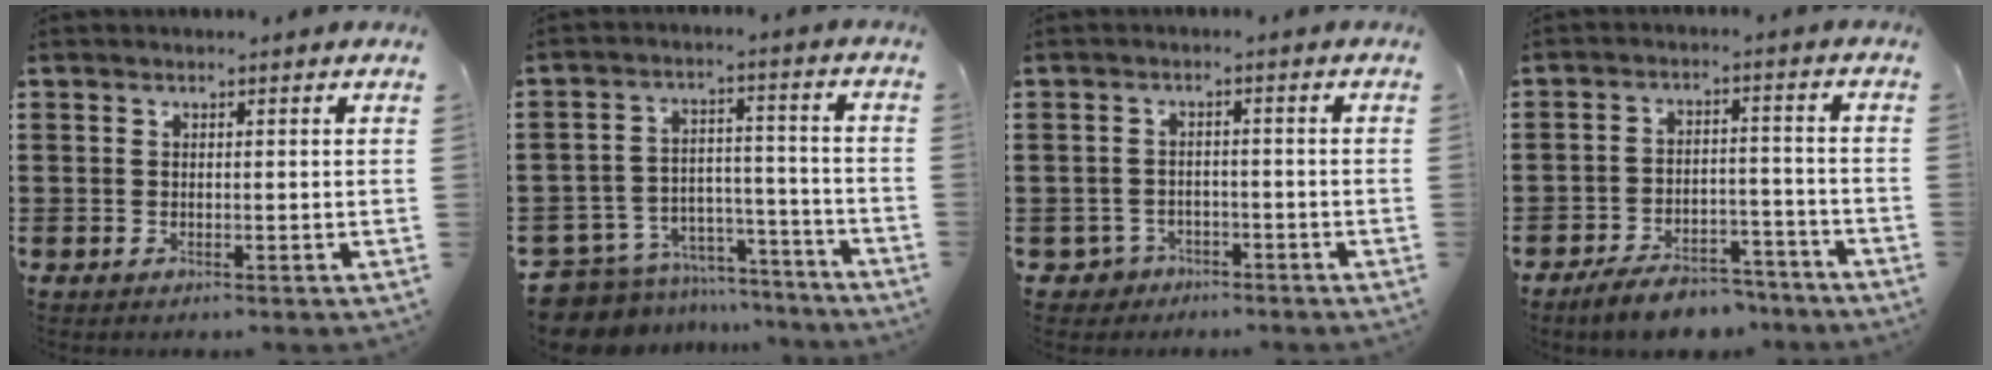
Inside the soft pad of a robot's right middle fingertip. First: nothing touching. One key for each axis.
{"total": 8.5, "fx": -7.9, "fy": 3.0, "fz": 1.2, "tx": -0.039, "ty": 0.016, "tz": -0.156}
{"total": 2.6, "fx": -2.3, "fy": 1.3, "fz": 0.1, "tx": -0.020, "ty": -0.004, "tz": -0.052}
{"total": 6.7, "fx": -6.2, "fy": 1.5, "fz": 2.0, "tx": -0.030, "ty": 0.015, "tz": -0.118}